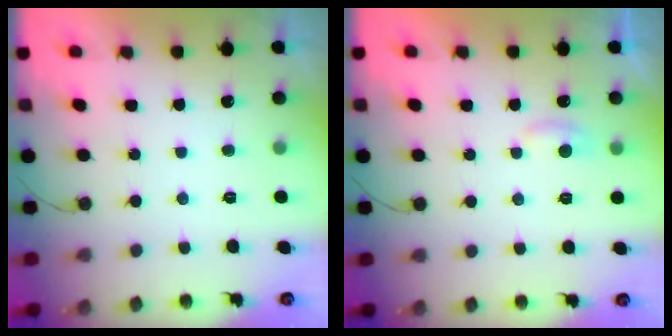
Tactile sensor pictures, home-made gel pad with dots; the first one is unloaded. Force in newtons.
{"total": 4.1, "press": 4.1, "slide": 0.5}